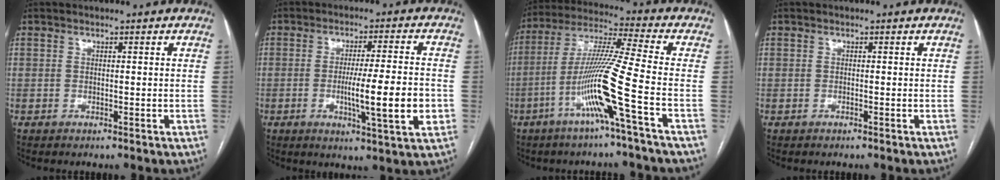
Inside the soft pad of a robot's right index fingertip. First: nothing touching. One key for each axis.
{"total": 10.5, "fx": -2.2, "fy": 0.2, "fz": 10.3, "tx": -0.160, "ty": -0.013, "tz": -0.036}
{"total": 13.1, "fx": -5.1, "fy": -2.1, "fz": 11.9, "tx": -0.236, "ty": -0.005, "tz": -0.104}
{"total": 0.0}